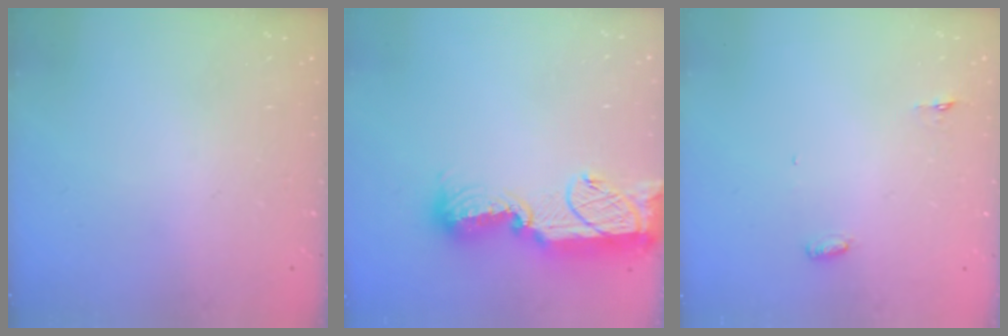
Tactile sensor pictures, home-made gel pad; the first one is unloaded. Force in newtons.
{"total": 16.5, "press": 16.4, "slide": 1.6}
{"total": 3.0, "press": 2.8, "slide": 0.9}